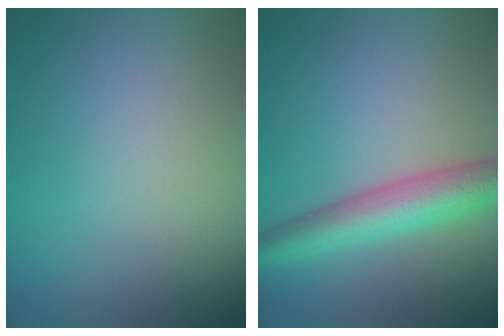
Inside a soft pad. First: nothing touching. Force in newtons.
{"total": 5.6, "press": 5.6, "slide": 0.1}